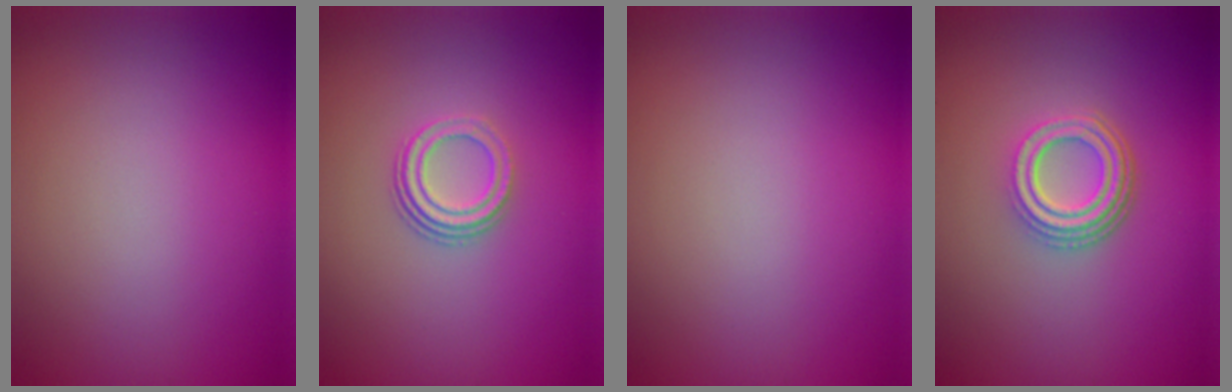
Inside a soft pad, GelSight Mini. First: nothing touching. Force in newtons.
{"total": 3.0, "press": 2.1, "slide": 2.1}
{"total": 0.0}
{"total": 4.3, "press": 3.2, "slide": 2.9}